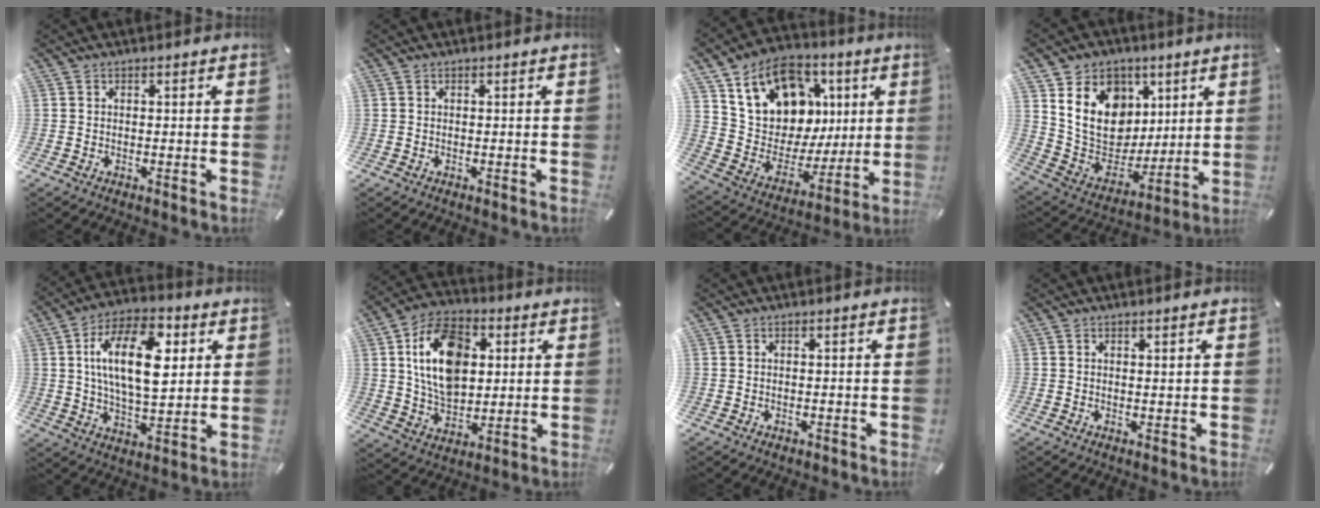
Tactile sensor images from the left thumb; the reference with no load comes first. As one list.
[{"total": 0.0}, {"total": 16.5, "force": [7.9, 12.9, 6.4], "torque": [-0.111, -0.048, 0.156]}, {"total": 17.2, "force": [5.6, 14.3, 7.7], "torque": [-0.124, -0.026, 0.114]}, {"total": 18.1, "force": [5.0, 9.6, 14.5], "torque": [-0.261, -0.003, 0.079]}, {"total": 16.4, "force": [3.5, 11.5, 11.1], "torque": [-0.212, 0.013, 0.063]}, {"total": 0.8, "force": [-0.3, 0.7, 0.3], "torque": [-0.004, 0.003, -0.008]}, {"total": 0.6, "force": [0.3, 0.3, 0.4], "torque": [-0.009, 0.000, 0.005]}]